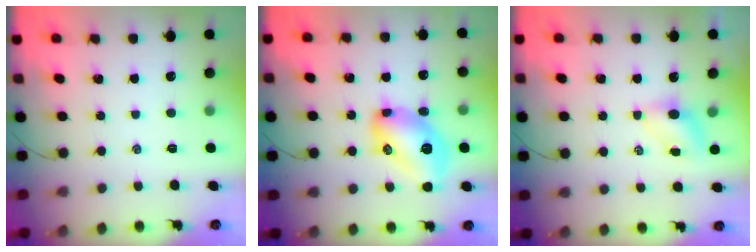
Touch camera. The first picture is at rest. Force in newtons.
{"total": 14.6, "press": 14.6, "slide": 0.7}
{"total": 4.7, "press": 4.7, "slide": 0.5}